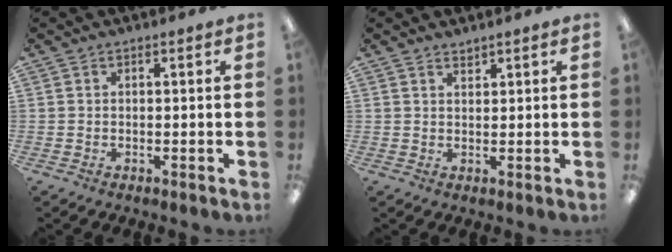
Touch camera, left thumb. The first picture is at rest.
{"total": 1.4, "force": [1.4, 0.3, 0.1], "torque": [-0.004, -0.003, 0.027]}